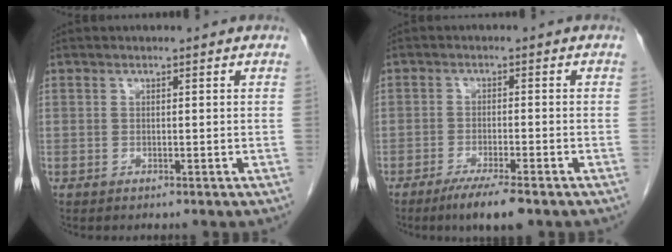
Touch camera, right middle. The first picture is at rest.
{"total": 5.8, "force": [-4.0, 0.3, 4.2], "torque": [-0.072, -0.015, -0.067]}